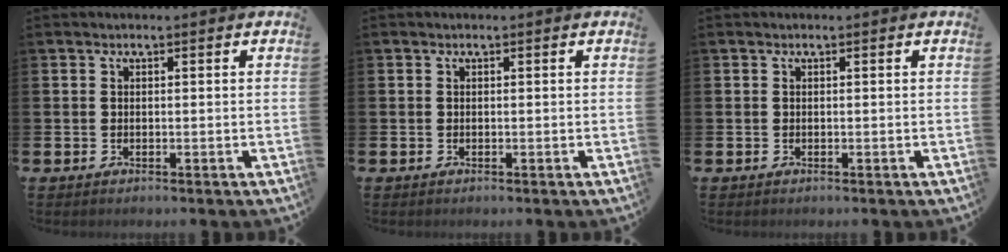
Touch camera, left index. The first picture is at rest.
{"total": 0.0}
{"total": 0.0}